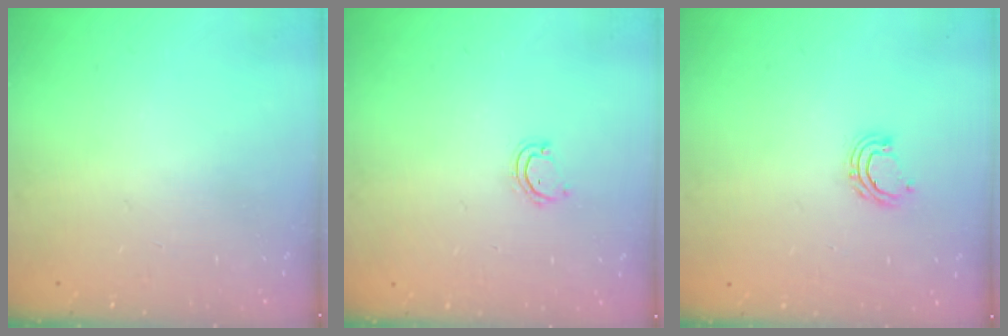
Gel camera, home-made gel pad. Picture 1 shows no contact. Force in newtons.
{"total": 3.3, "press": 3.3, "slide": 0.2}
{"total": 4.9, "press": 4.9, "slide": 0.5}